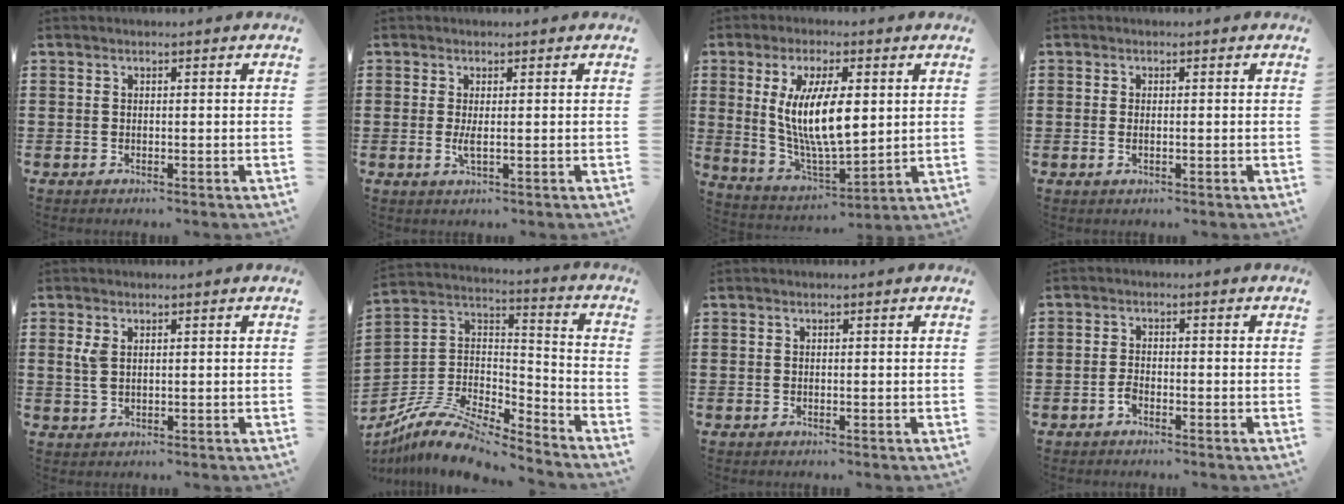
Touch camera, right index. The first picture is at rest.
{"total": 2.2, "force": [-0.1, 0.4, 2.1], "torque": [-0.040, -0.006, -0.001]}
{"total": 11.4, "force": [1.9, 4.1, 10.5], "torque": [-0.220, -0.001, 0.030]}
{"total": 1.0, "force": [-0.1, 0.4, 0.9], "torque": [-0.026, -0.002, -0.005]}
{"total": 2.5, "force": [1.0, 1.4, 1.9], "torque": [-0.042, 0.005, 0.018]}
{"total": 10.5, "force": [-8.8, 3.1, 4.7], "torque": [-0.103, 0.020, -0.177]}
{"total": 0.0}
{"total": 1.8, "force": [-1.2, 0.7, 1.2], "torque": [-0.026, 0.000, -0.023]}